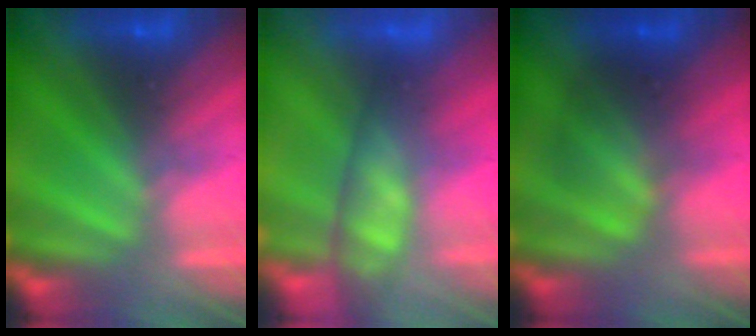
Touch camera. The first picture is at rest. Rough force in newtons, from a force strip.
{"total": 4.2}
{"total": 2.1}